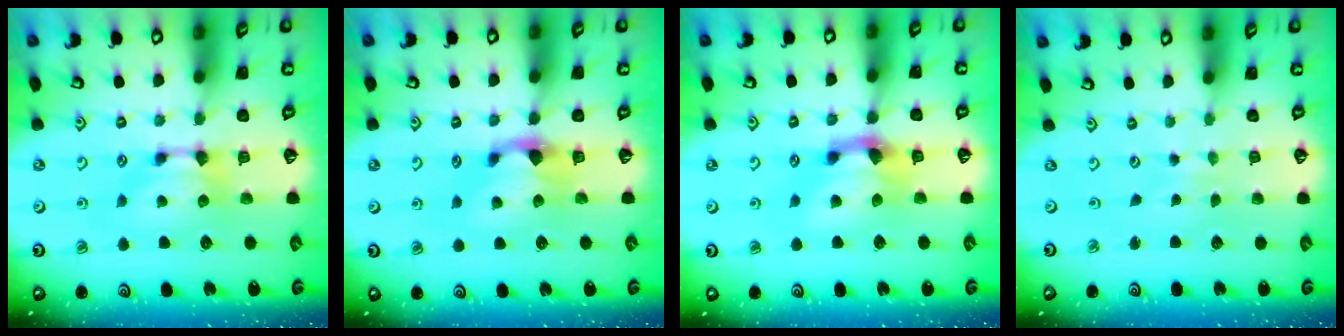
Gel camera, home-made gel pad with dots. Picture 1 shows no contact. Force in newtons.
{"total": 1.1, "press": 0.2, "slide": 1.1}
{"total": 3.0, "press": 2.4, "slide": 1.8}
{"total": 4.2, "press": 4.2, "slide": 0.3}